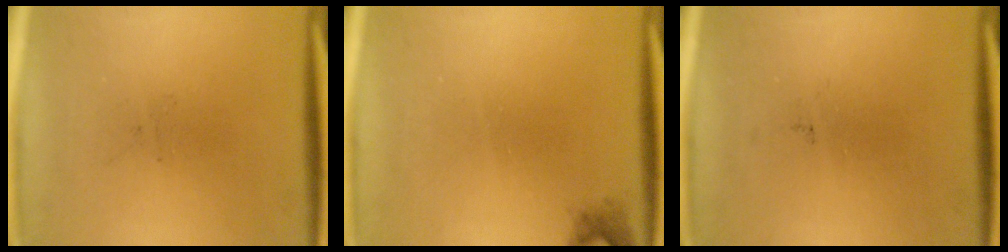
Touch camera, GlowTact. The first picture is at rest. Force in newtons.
{"total": 1.1}
{"total": 0.0}